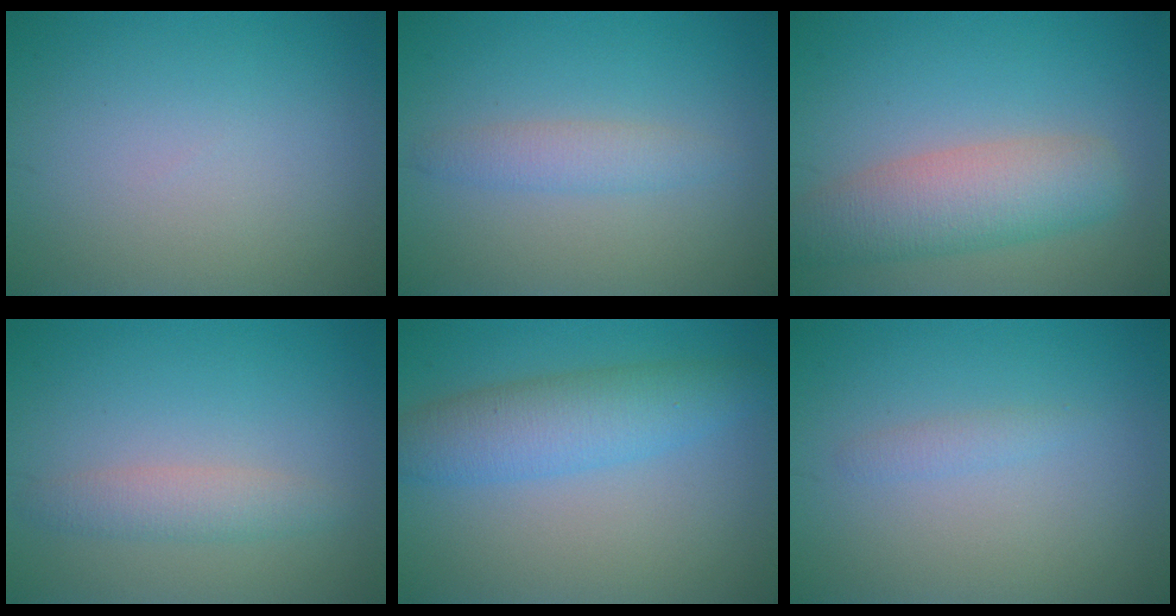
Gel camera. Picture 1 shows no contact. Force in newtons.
{"total": 2.0, "press": 2.0, "slide": 0.1}
{"total": 5.7, "press": 5.7, "slide": 0.3}
{"total": 2.2, "press": 2.2, "slide": 0.1}
{"total": 5.0, "press": 5.0, "slide": 0.1}
{"total": 1.0, "press": 0.9, "slide": 0.1}